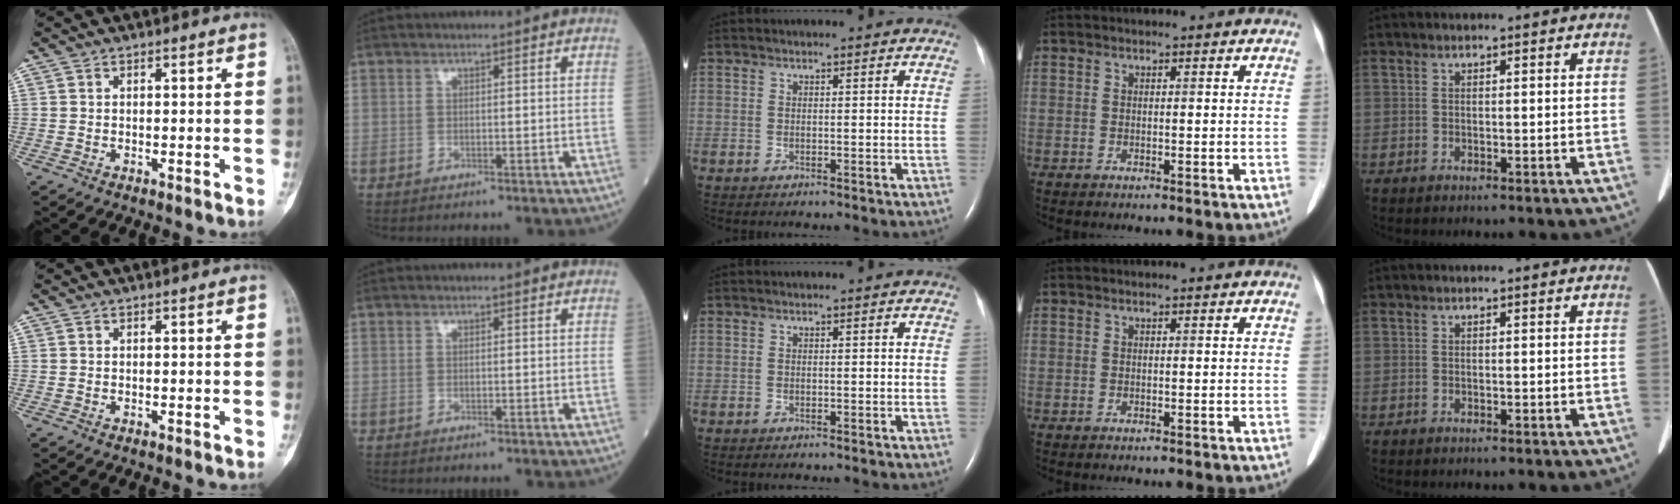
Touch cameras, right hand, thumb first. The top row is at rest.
{}